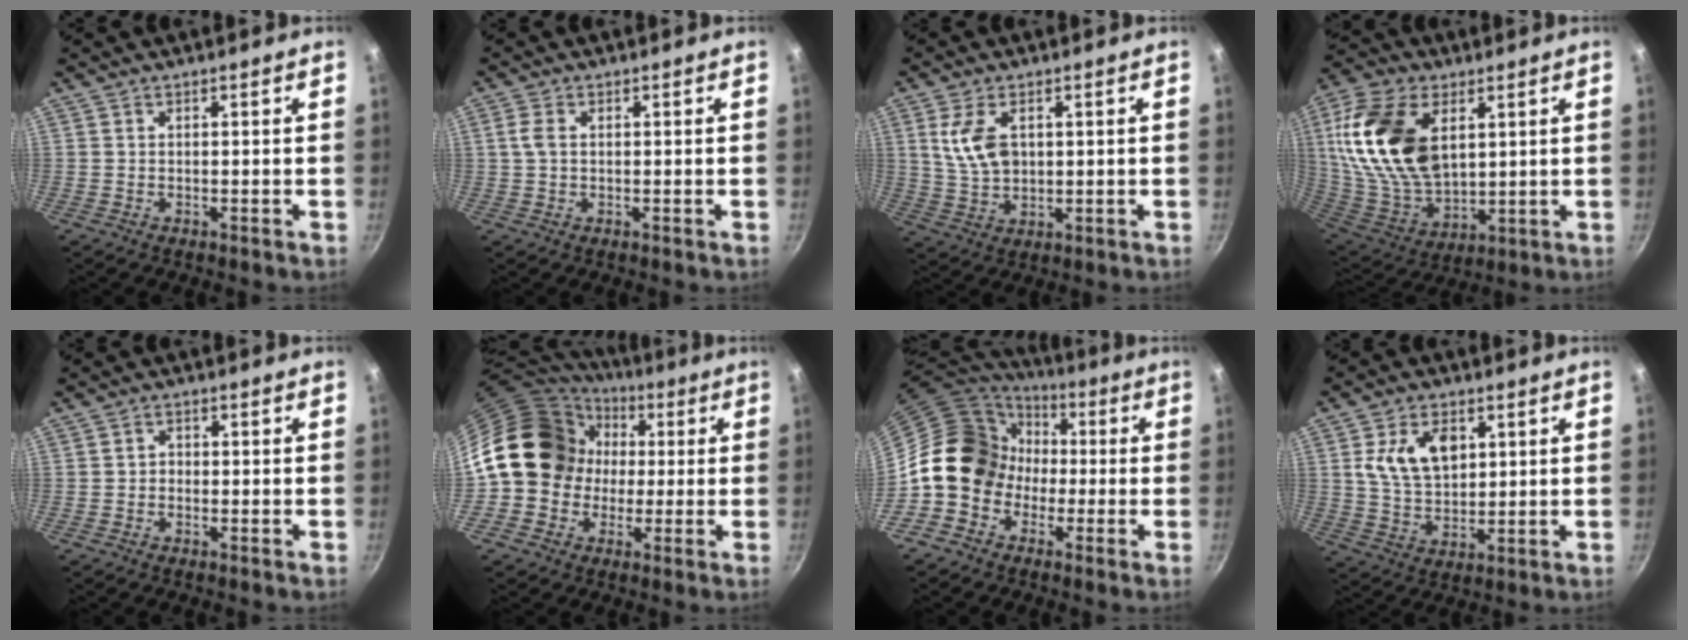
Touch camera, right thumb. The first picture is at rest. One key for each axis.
{"total": 2.8, "fx": 0.4, "fy": 1.8, "fz": 2.0, "tx": -0.046, "ty": 0.006, "tz": 0.007}
{"total": 8.3, "fx": 2.2, "fy": 5.1, "fz": 6.2, "tx": -0.109, "ty": -0.011, "tz": 0.048}
{"total": 22.6, "fx": 6.3, "fy": 13.7, "fz": 16.9, "tx": -0.313, "ty": -0.026, "tz": 0.127}
{"total": 1.6, "fx": -0.4, "fy": 1.4, "fz": 0.7, "tx": -0.006, "ty": 0.008, "tz": -0.010}
{"total": 17.2, "fx": 0.9, "fy": 14.8, "fz": 8.6, "tx": -0.115, "ty": 0.047, "tz": 0.007}
{"total": 14.6, "fx": -1.5, "fy": 12.5, "fz": 7.4, "tx": -0.081, "ty": 0.046, "tz": -0.040}
{"total": 10.7, "fx": 3.2, "fy": 6.9, "fz": 7.5, "tx": -0.115, "ty": -0.016, "tz": 0.059}